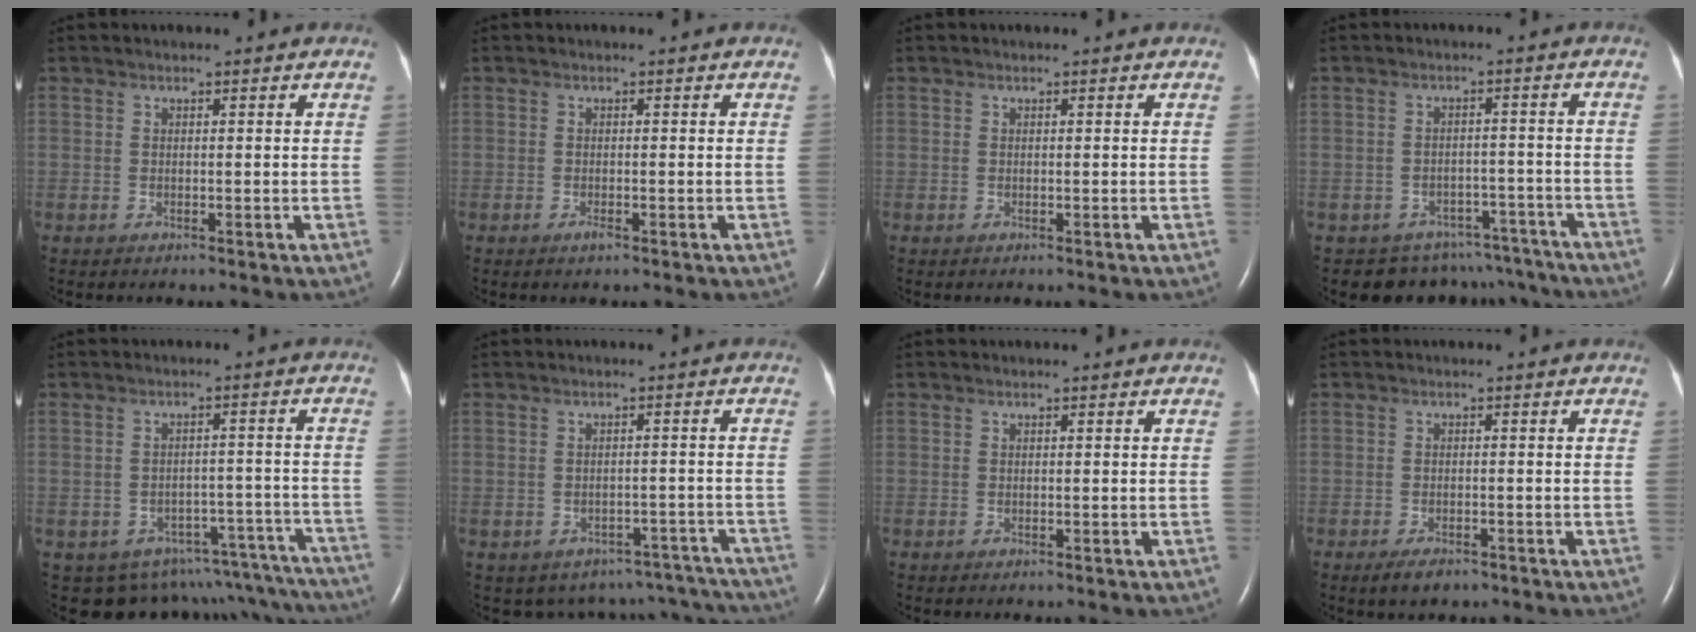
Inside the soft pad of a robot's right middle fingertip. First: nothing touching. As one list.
[{"total": 0.8, "force": [-0.5, 0.1, 0.6], "torque": [-0.014, -0.001, -0.009]}, {"total": 0.0}, {"total": 9.8, "force": [-8.4, 5.0, 0.1], "torque": [0.010, 0.030, -0.089]}, {"total": 17.3, "force": [-15.4, 7.2, 3.2], "torque": [-0.022, 0.048, -0.168]}, {"total": 12.7, "force": [-11.4, 5.5, 1.5], "torque": [-0.016, 0.036, -0.116]}, {"total": 0.0}, {"total": 2.7, "force": [-1.9, 1.2, 1.5], "torque": [-0.036, -0.004, -0.025]}]